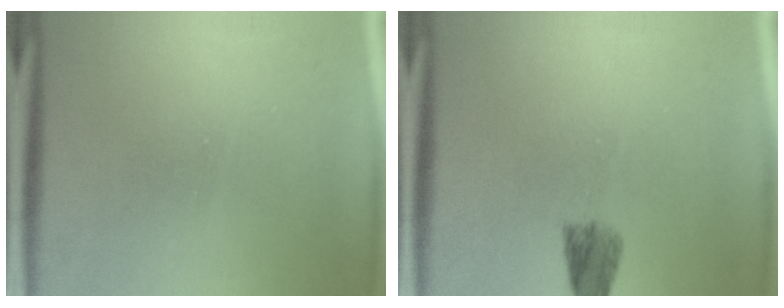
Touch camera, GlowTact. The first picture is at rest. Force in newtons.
{"total": 3.8}